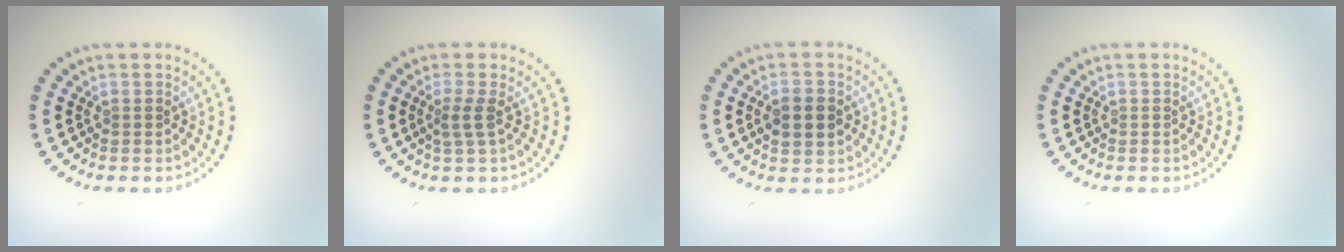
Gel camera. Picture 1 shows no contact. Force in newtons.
{"total": 1.7, "press": 1.1, "slide": 1.3}
{"total": 3.7, "press": 3.7, "slide": 0.2}
{"total": 0.0}